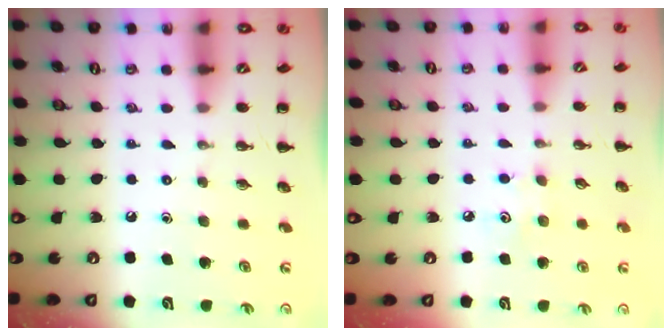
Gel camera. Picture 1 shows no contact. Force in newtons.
{"total": 3.7, "press": 3.5, "slide": 1.0}